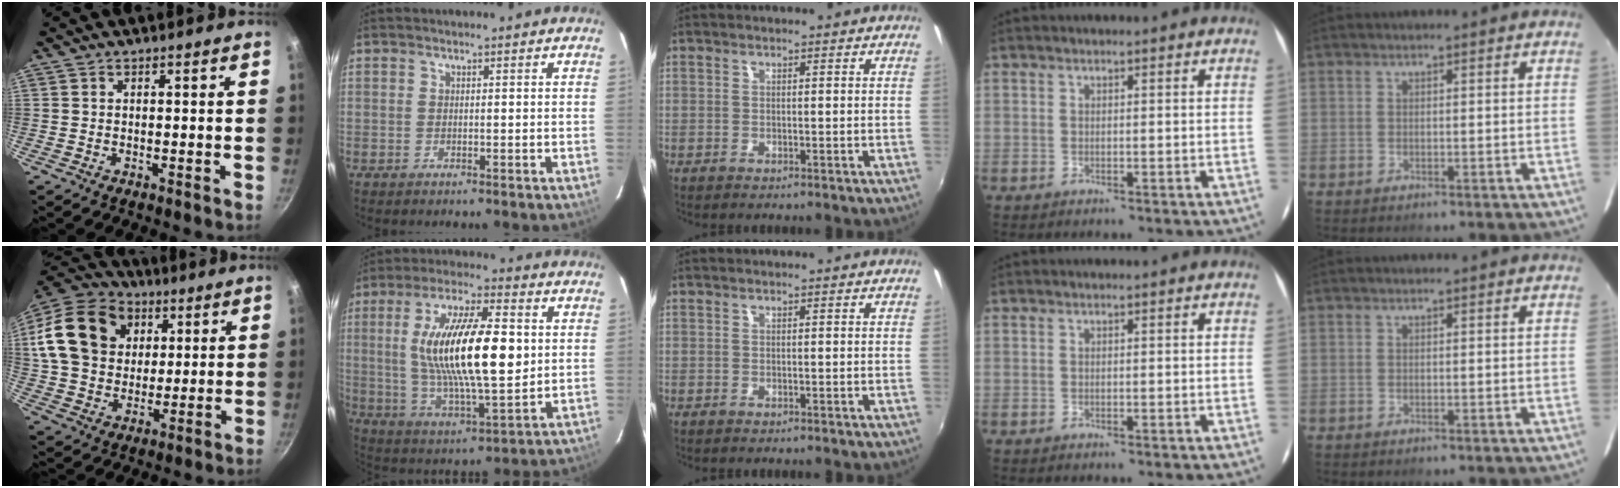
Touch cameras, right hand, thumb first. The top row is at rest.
{"thumb": {"total": 21.3, "force": [6.1, 16.7, 11.9], "torque": [-0.213, 0.017, 0.105]}, "index": {"total": 20.8, "force": [2.8, 6.3, 19.6], "torque": [-0.362, 0.005, 0.058]}}